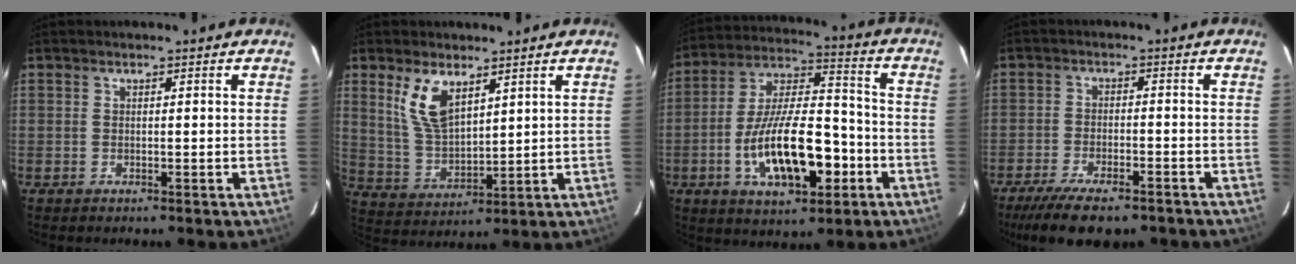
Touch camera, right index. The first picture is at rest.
{"total": 9.1, "force": [5.0, 4.2, 6.4], "torque": [-0.125, -0.001, 0.110]}
{"total": 18.4, "force": [-6.1, 7.4, 15.7], "torque": [-0.295, 0.006, -0.096]}
{"total": 12.9, "force": [-10.0, 3.9, 7.1], "torque": [-0.156, -0.033, -0.161]}